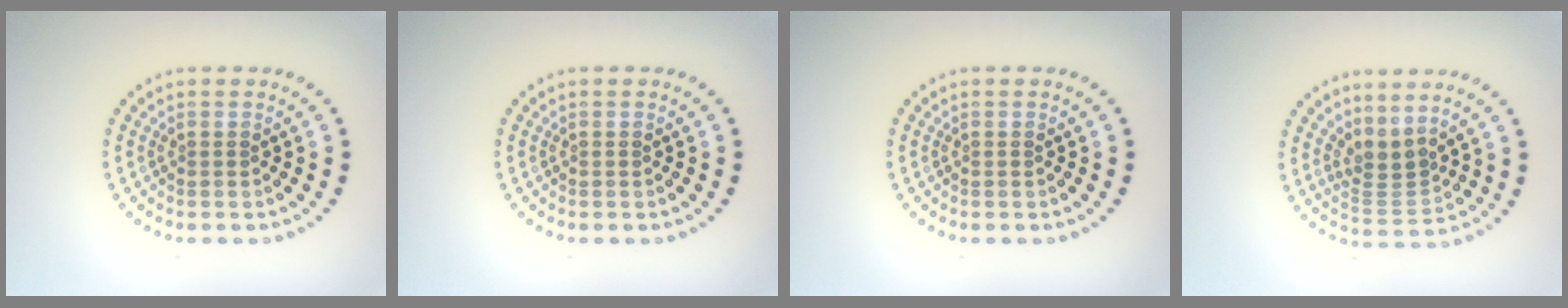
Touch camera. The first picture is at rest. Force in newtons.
{"total": 0.0}
{"total": 0.0}
{"total": 2.8, "press": 1.9, "slide": 2.0}